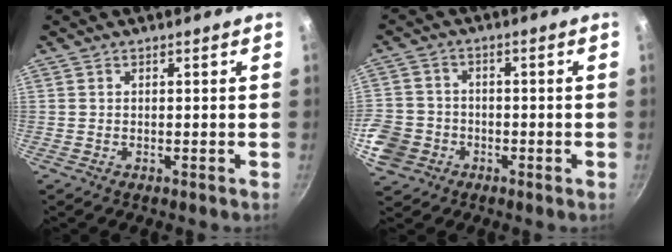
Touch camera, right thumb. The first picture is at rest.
{"total": 10.9, "force": [-3.7, 9.3, 4.4], "torque": [-0.097, 0.035, -0.077]}